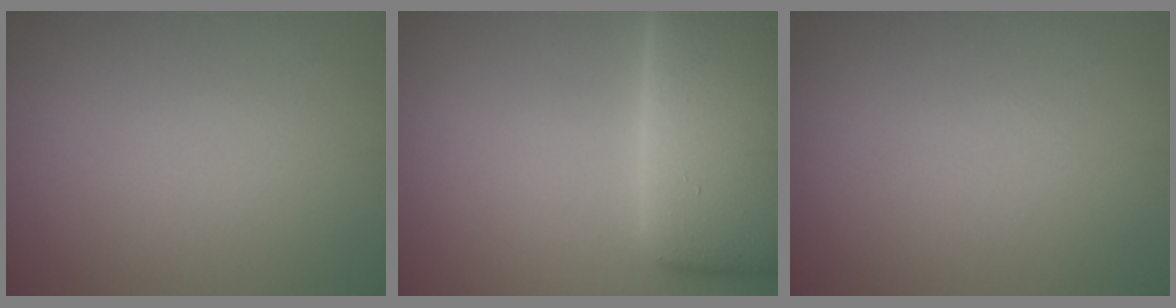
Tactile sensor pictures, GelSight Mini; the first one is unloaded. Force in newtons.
{"total": 16.6, "press": 16.6, "slide": 1.6}
{"total": 0.0}